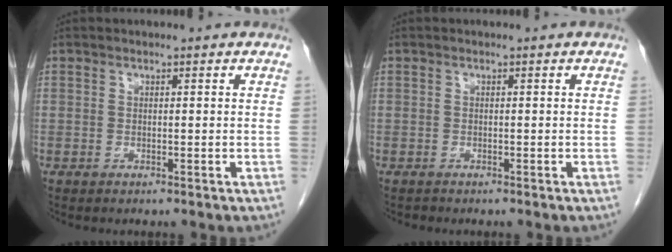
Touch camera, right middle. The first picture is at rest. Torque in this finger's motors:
{"motor_torque": [-0.13, 0.14, -0.06, -0.01]}